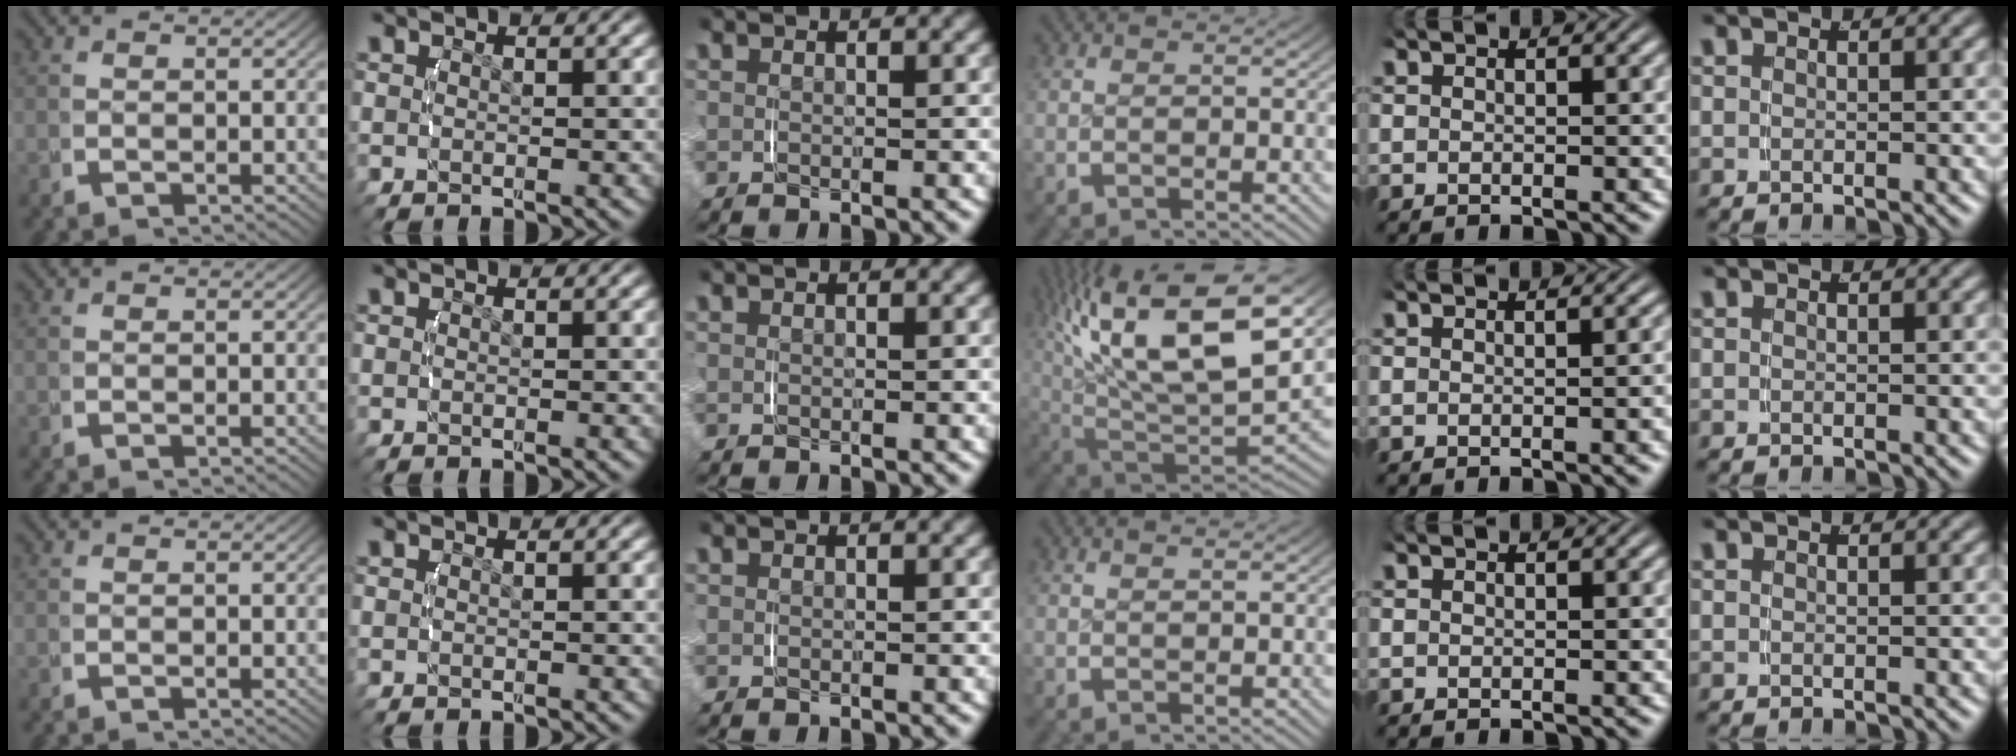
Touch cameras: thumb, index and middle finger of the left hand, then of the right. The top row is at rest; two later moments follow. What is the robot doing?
{"motion": "lift_and_place", "object": "string"}